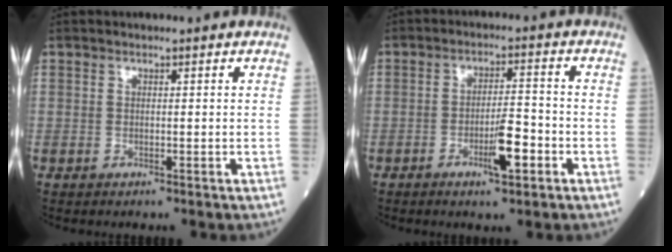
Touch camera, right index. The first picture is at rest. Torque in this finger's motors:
{"motor_torque": [-0.01, -0.03, 0.10, 0.03]}